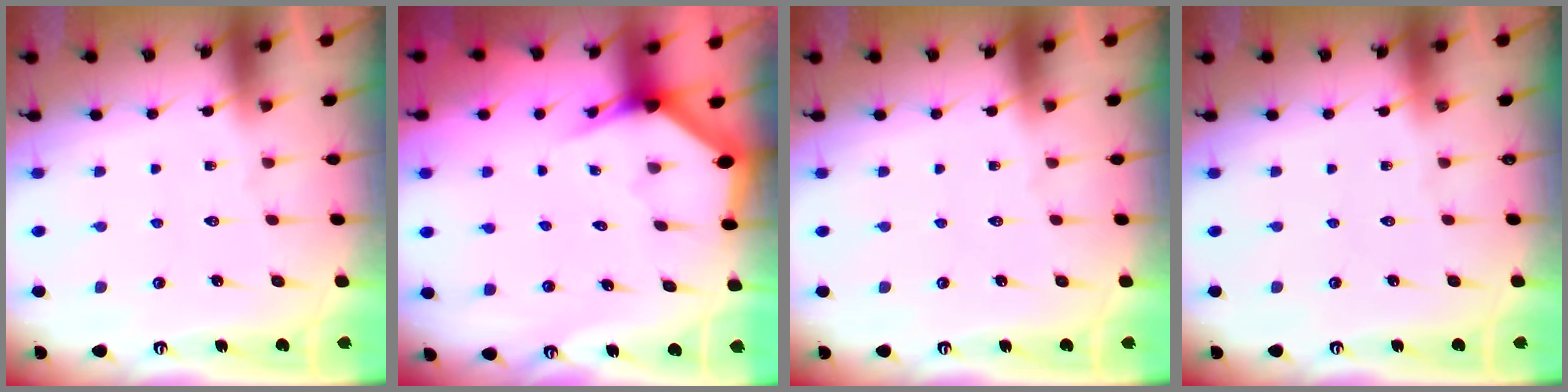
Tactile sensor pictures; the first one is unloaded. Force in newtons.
{"total": 2.9, "press": 2.9, "slide": 0.0}
{"total": 0.0}
{"total": 0.0}